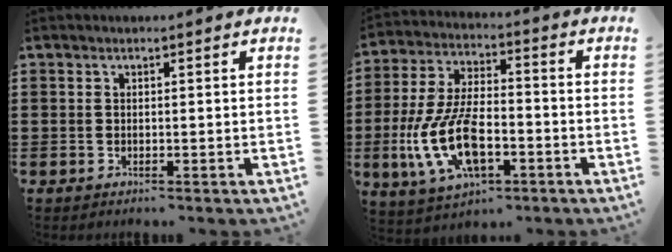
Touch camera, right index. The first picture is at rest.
{"total": 12.8, "force": [-3.9, 6.0, 10.6], "torque": [-0.246, -0.009, -0.075]}